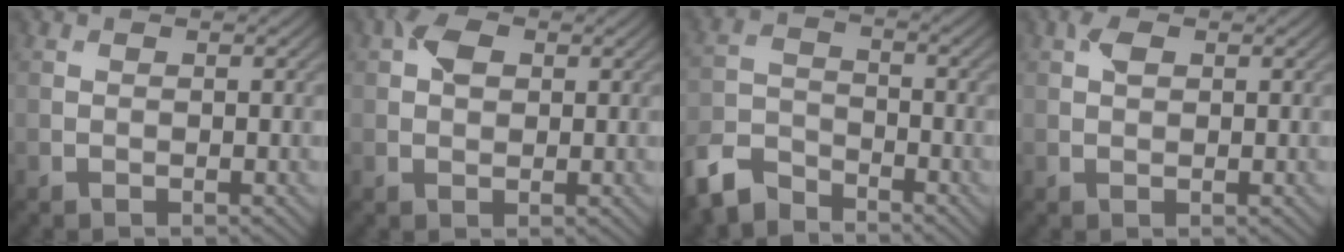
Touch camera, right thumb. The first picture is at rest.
{"total": 3.0, "force": [0.9, 2.1, 1.9], "torque": [-0.038, 0.006, 0.012]}
{"total": 6.7, "force": [-5.7, 2.7, 2.4], "torque": [-0.055, -0.010, -0.130]}
{"total": 1.6, "force": [0.6, 0.9, 1.2], "torque": [-0.025, 0.003, 0.011]}